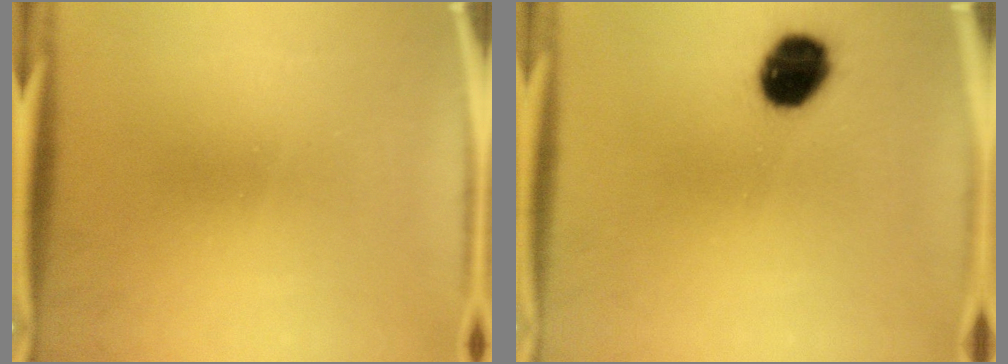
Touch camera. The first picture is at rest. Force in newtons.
{"total": 10.8}